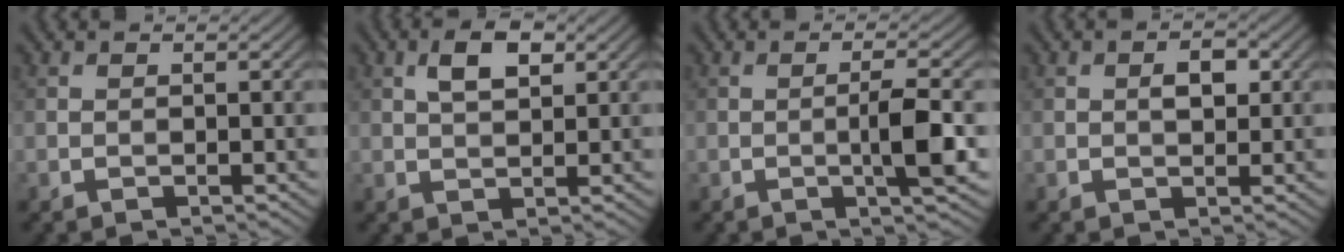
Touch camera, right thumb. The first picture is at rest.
{"total": 4.1, "force": [1.7, 1.9, 3.2], "torque": [-0.063, 0.005, 0.031]}
{"total": 4.6, "force": [-0.7, 0.4, 4.5], "torque": [-0.078, 0.005, -0.017]}
{"total": 2.6, "force": [0.6, 1.5, 2.1], "torque": [-0.030, 0.000, 0.008]}